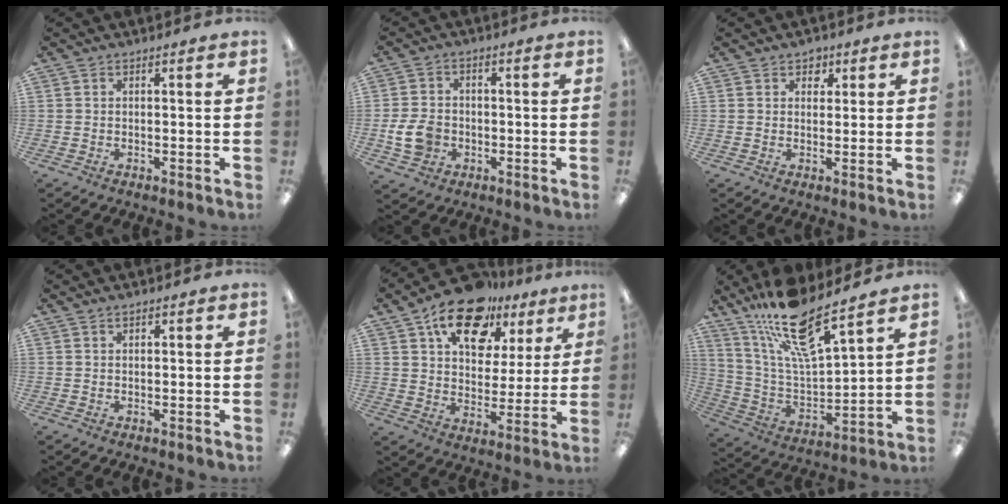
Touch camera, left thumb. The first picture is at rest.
{"total": 7.6, "force": [-1.8, 5.9, 4.4], "torque": [-0.091, 0.008, -0.033]}
{"total": 2.7, "force": [1.7, 2.0, 0.7], "torque": [0.006, -0.004, 0.026]}
{"total": 0.5, "force": [0.4, 0.2, 0.3], "torque": [-0.006, 0.003, 0.007]}
{"total": 17.3, "force": [11.3, 9.7, 8.8], "torque": [-0.139, -0.056, 0.199]}
{"total": 17.7, "force": [13.9, 4.0, 10.2], "torque": [-0.203, -0.085, 0.241]}